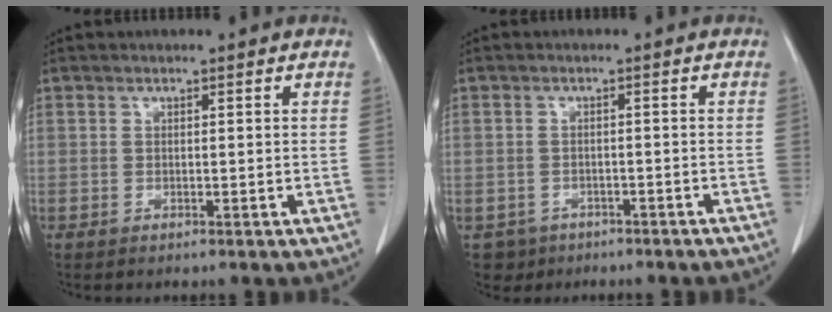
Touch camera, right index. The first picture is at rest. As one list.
[{"total": 4.0, "force": [-2.7, 3.0, 0.0], "torque": [-0.001, 0.009, -0.037]}]